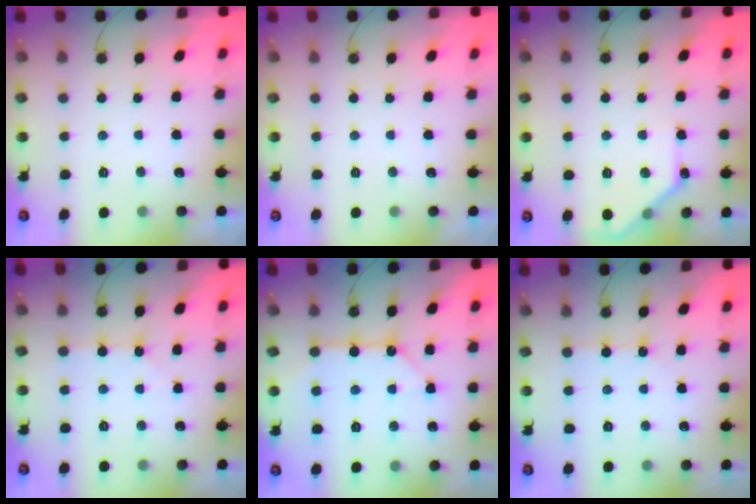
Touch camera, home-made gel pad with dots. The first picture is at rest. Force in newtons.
{"total": 0.0}
{"total": 9.5, "press": 9.5, "slide": 0.3}
{"total": 3.5, "press": 3.4, "slide": 0.7}
{"total": 10.8, "press": 10.8, "slide": 0.6}
{"total": 2.0, "press": 1.9, "slide": 0.3}